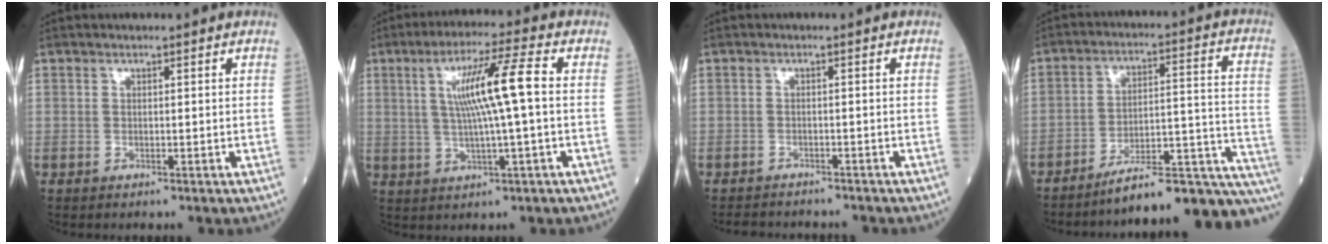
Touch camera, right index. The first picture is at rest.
{"total": 9.8, "force": [1.3, -0.3, 9.8], "torque": [-0.177, 0.010, 0.024]}
{"total": 5.9, "force": [-5.6, 1.3, 1.3], "torque": [-0.016, -0.006, -0.077]}
{"total": 18.8, "force": [-16.1, 1.6, 9.6], "torque": [-0.066, 0.052, -0.228]}